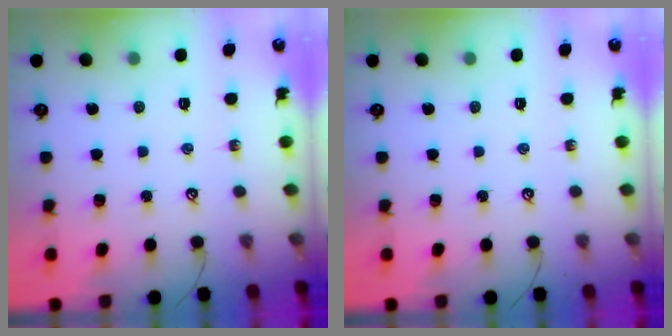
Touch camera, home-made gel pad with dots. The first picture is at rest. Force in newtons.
{"total": 0.0}